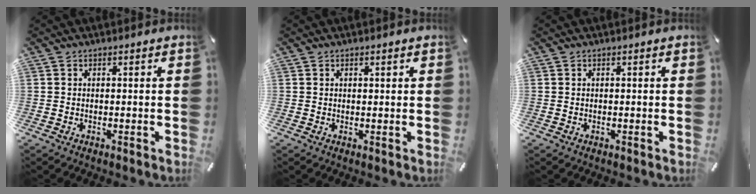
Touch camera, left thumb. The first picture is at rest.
{"total": 0.5, "force": [0.3, 0.2, 0.4], "torque": [-0.007, 0.001, 0.006]}
{"total": 0.0}